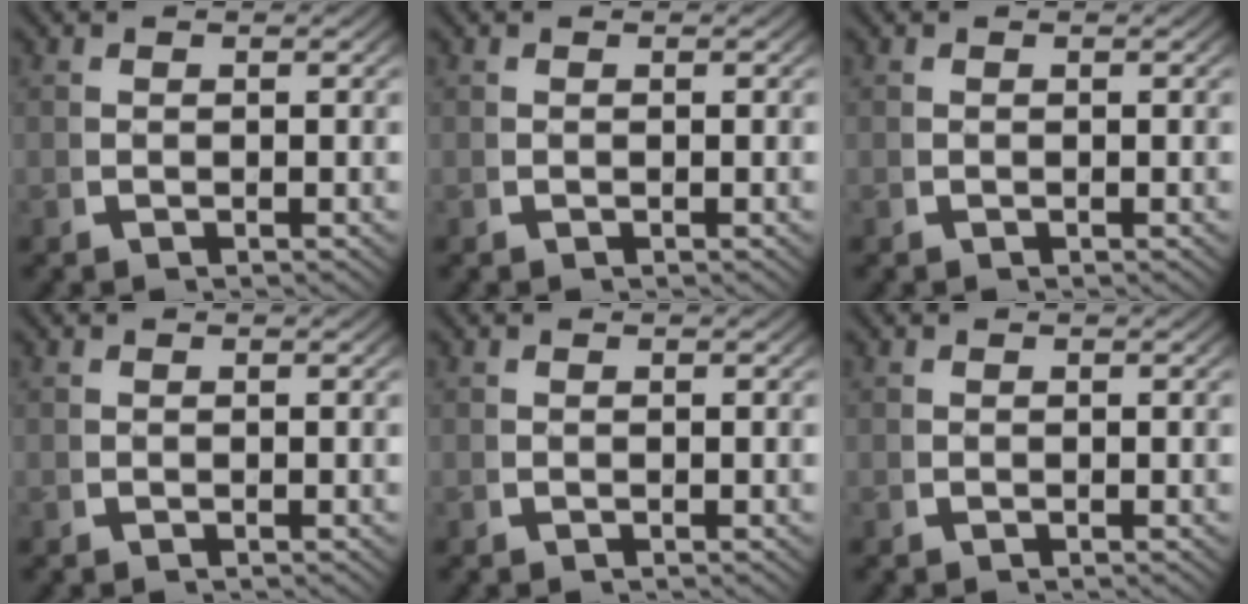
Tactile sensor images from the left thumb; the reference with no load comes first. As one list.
[{"total": 0.0}, {"total": 0.0}, {"total": 0.0}, {"total": 0.0}, {"total": 0.0}]